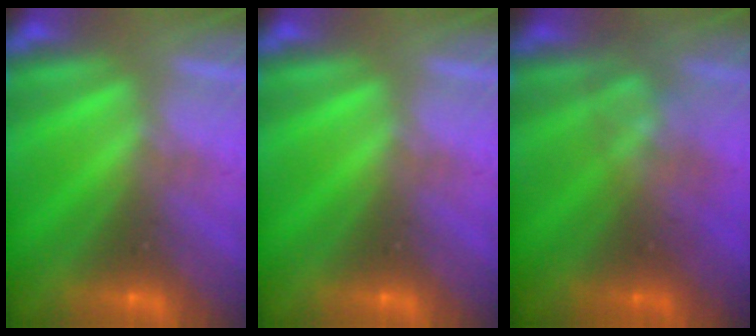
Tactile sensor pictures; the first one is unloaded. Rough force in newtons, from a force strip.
{"total": 0.0}
{"total": 2.3}